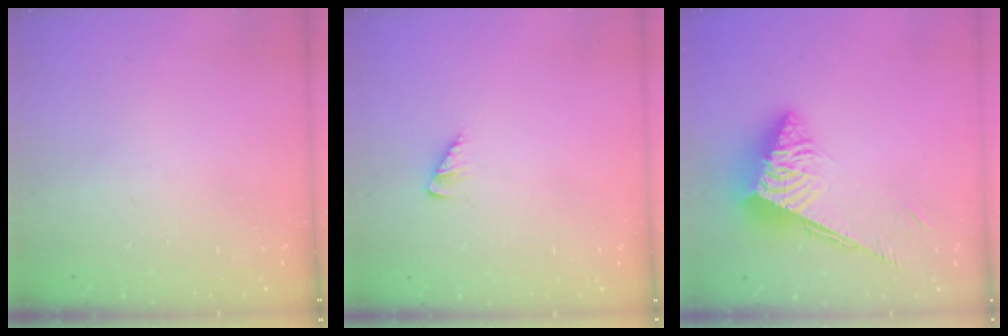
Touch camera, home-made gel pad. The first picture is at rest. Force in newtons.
{"total": 1.6, "press": 1.6, "slide": 0.3}
{"total": 8.0, "press": 8.0, "slide": 0.6}